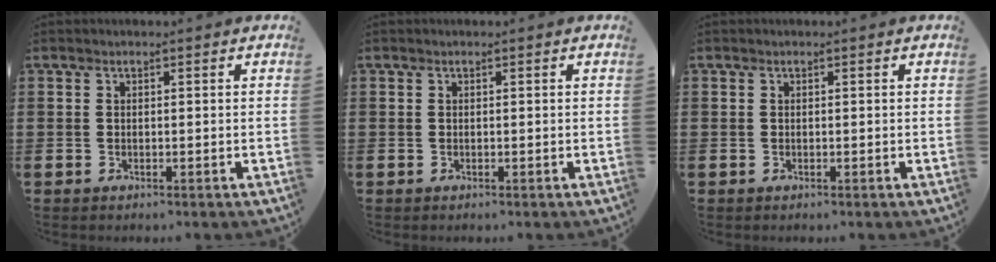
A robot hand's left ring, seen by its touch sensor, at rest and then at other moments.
{"total": 0.0}
{"total": 0.0}